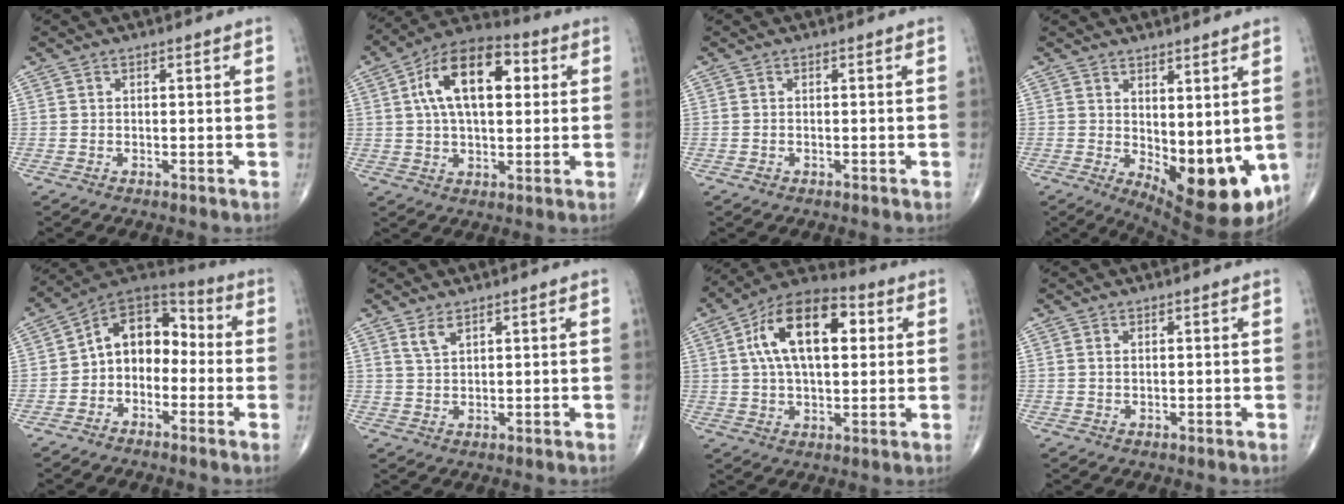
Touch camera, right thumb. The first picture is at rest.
{"total": 16.1, "force": [3.8, 8.6, 13.1], "torque": [-0.203, 0.020, 0.056]}
{"total": 0.6, "force": [-0.3, 0.4, 0.3], "torque": [-0.006, 0.004, -0.004]}
{"total": 13.6, "force": [-1.0, 5.8, 12.2], "torque": [-0.152, -0.032, 0.005]}
{"total": 11.4, "force": [-1.7, 8.3, 7.6], "torque": [-0.079, 0.056, -0.050]}
{"total": 2.6, "force": [1.8, 1.0, 1.6], "torque": [-0.032, -0.008, 0.042]}
{"total": 17.3, "force": [4.2, 9.0, 14.1], "torque": [-0.219, 0.018, 0.062]}
{"total": 0.6, "force": [0.2, 0.3, 0.5], "torque": [-0.008, 0.001, 0.006]}